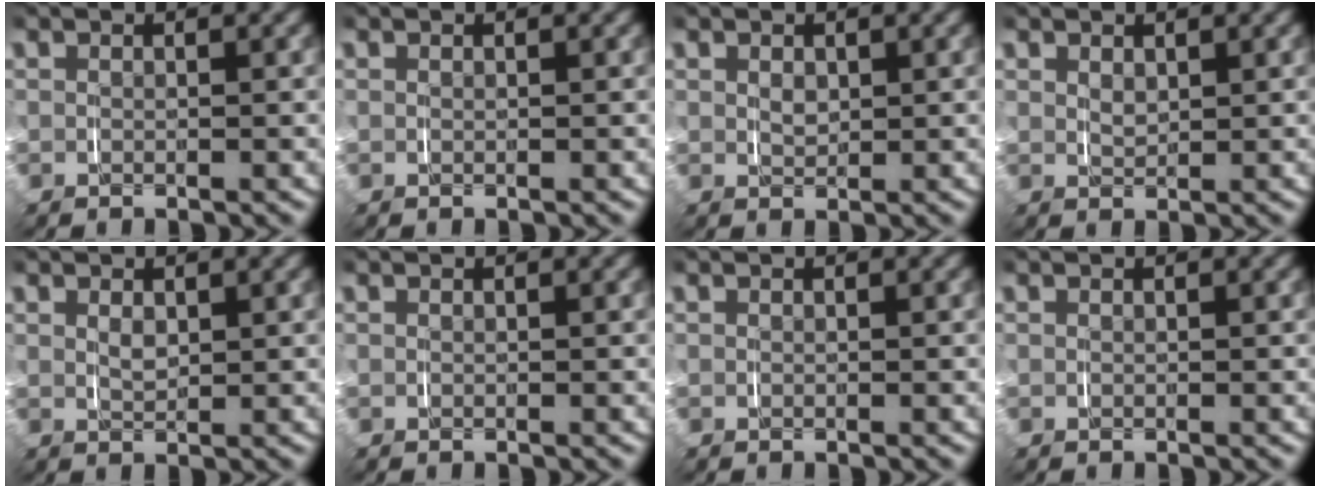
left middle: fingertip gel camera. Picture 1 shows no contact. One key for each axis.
{"total": 0.0}
{"total": 1.1, "fx": 0.4, "fy": 0.8, "fz": 0.6, "tx": -0.014, "ty": -0.008, "tz": 0.013}
{"total": 1.0, "fx": 0.8, "fy": 0.5, "fz": 0.5, "tx": -0.015, "ty": -0.009, "tz": 0.021}
{"total": 1.1, "fx": 0.5, "fy": 0.5, "fz": 0.8, "tx": -0.019, "ty": -0.010, "tz": 0.015}
{"total": 0.0}
{"total": 0.0}
{"total": 0.0}